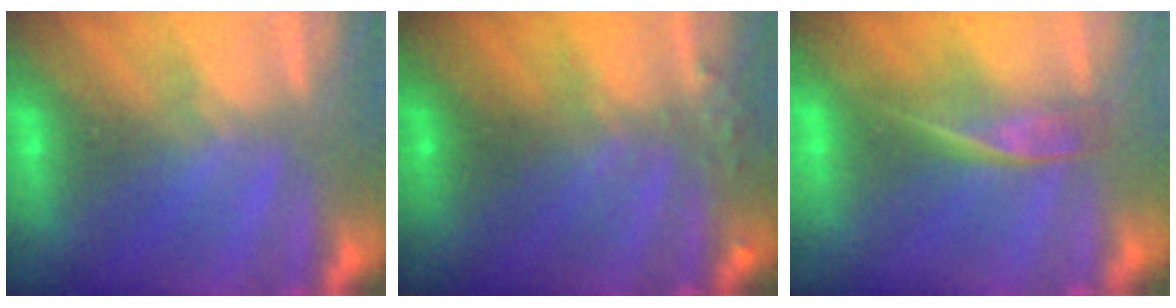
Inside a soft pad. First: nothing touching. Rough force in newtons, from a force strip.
{"total": 3.1}
{"total": 2.4}